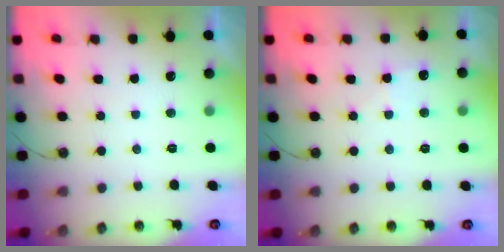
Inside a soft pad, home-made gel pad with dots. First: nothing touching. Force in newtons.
{"total": 3.5, "press": 3.5, "slide": 0.5}